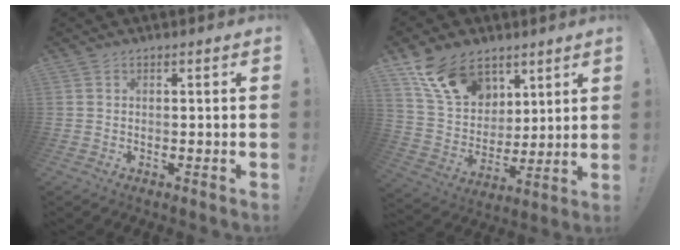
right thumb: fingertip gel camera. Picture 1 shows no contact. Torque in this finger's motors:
{"motor_torque": [-0.02, 1.40, 0.14, 0.38, 0.14]}